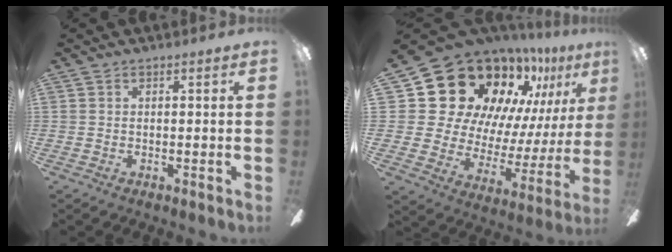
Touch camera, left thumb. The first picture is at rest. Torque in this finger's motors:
{"motor_torque": [2.49, 2.51, 1.58, -1.19, 0.17]}